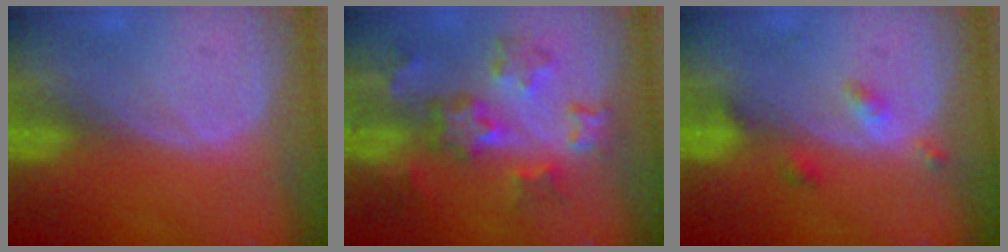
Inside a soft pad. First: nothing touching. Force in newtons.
{"total": 8.6, "press": 7.8, "slide": 3.8}
{"total": 2.9, "press": 2.9, "slide": 0.2}